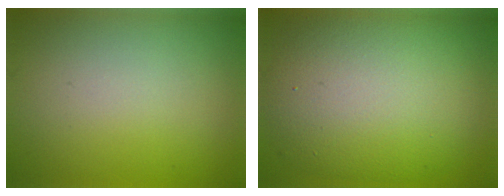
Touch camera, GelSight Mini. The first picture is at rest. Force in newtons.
{"total": 10.9, "press": 10.9, "slide": 0.9}